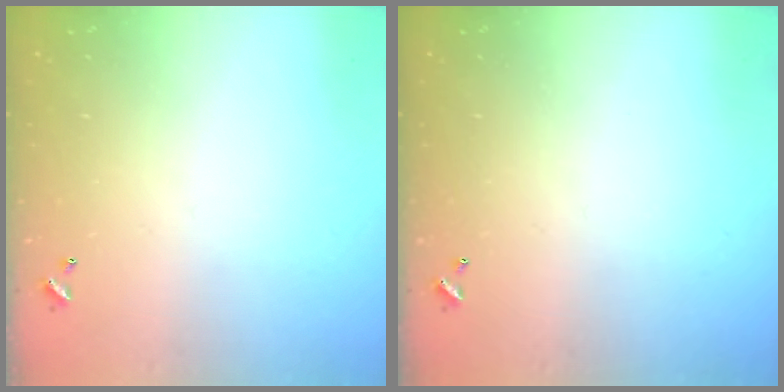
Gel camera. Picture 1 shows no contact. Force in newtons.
{"total": 0.0}